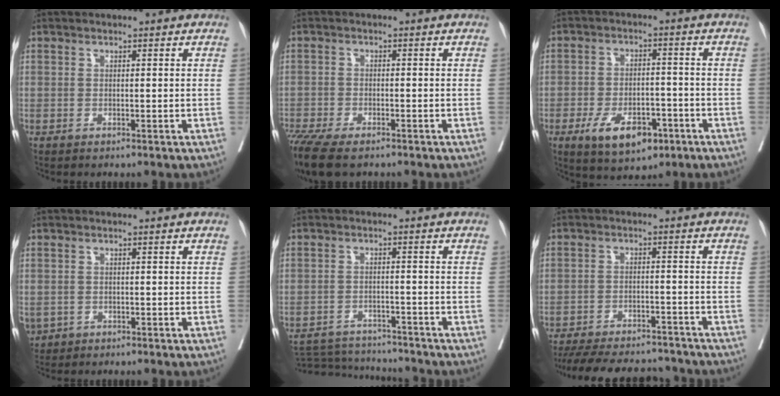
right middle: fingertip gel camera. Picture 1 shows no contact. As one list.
[{"total": 9.9, "force": [-7.5, 3.2, 5.6], "torque": [-0.108, -0.014, -0.123]}, {"total": 9.4, "force": [-4.9, 4.5, 6.6], "torque": [-0.107, -0.004, -0.071]}, {"total": 3.9, "force": [-1.8, 3.2, 1.2], "torque": [-0.032, -0.003, -0.026]}, {"total": 8.8, "force": [-8.7, 1.1, 0.8], "torque": [-0.015, 0.005, -0.134]}, {"total": 17.8, "force": [-16.0, 4.7, 6.2], "torque": [-0.146, -0.011, -0.223]}]